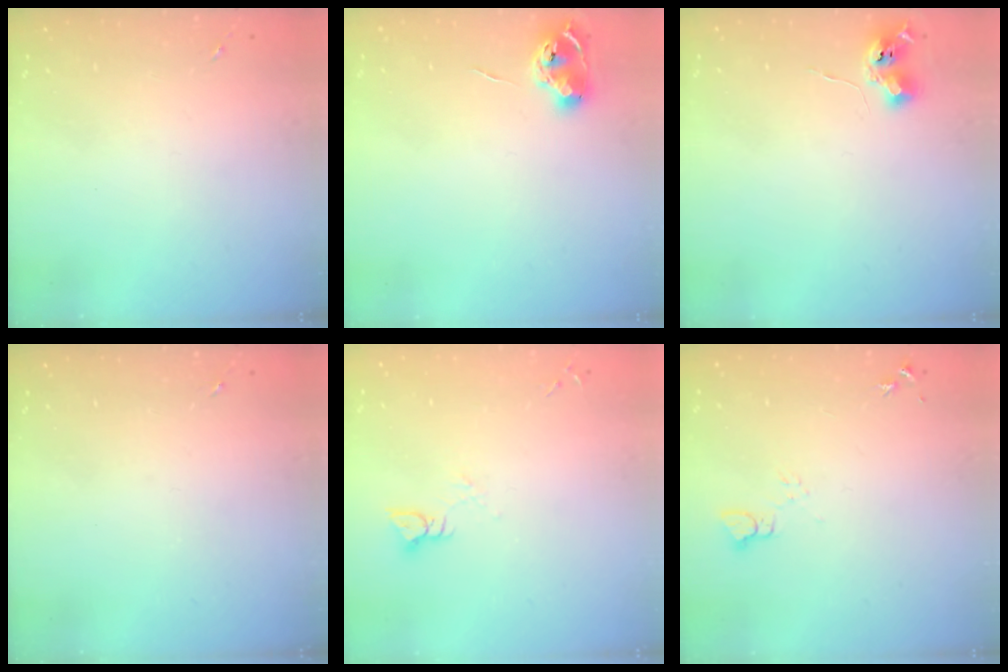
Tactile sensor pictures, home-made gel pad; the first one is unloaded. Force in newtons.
{"total": 7.7, "press": 7.7, "slide": 0.7}
{"total": 6.2, "press": 6.1, "slide": 0.8}
{"total": 0.0}
{"total": 3.6, "press": 3.6, "slide": 0.4}
{"total": 3.5, "press": 3.5, "slide": 0.4}